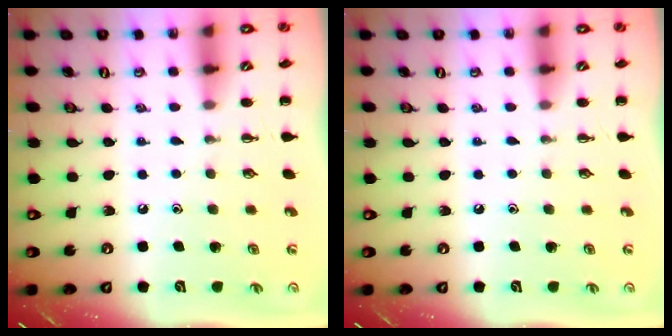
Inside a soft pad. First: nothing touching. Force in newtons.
{"total": 0.0}